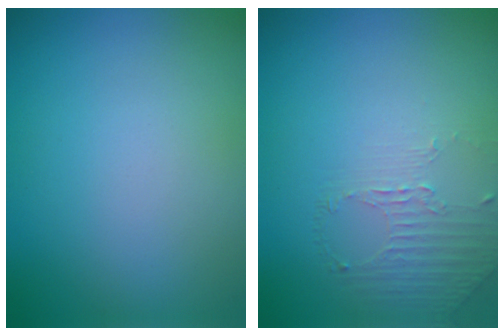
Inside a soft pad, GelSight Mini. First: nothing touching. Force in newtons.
{"total": 1.4, "press": 0.6, "slide": 1.2}